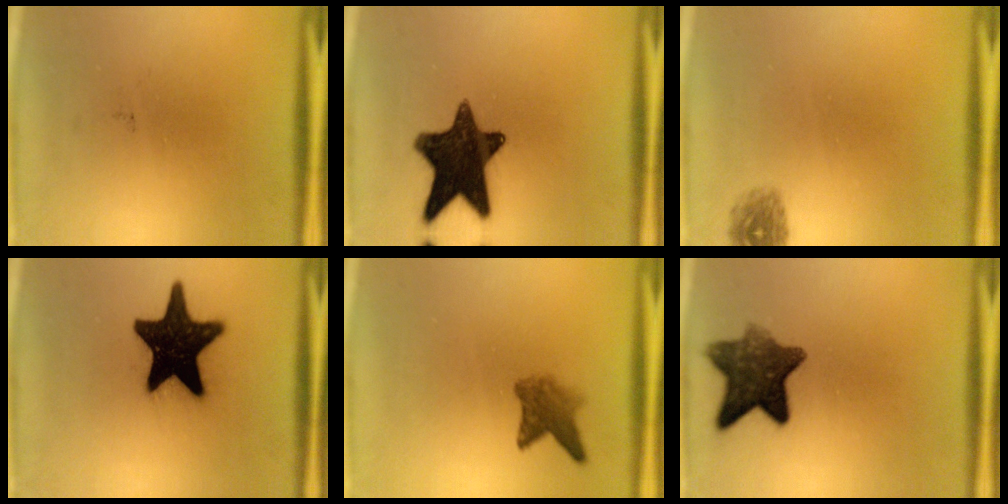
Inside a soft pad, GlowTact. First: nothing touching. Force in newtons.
{"total": 15.2}
{"total": 1.6}
{"total": 19.7}
{"total": 3.8}
{"total": 9.6}